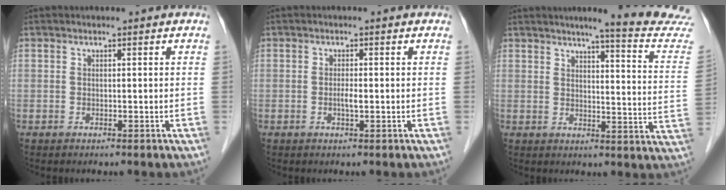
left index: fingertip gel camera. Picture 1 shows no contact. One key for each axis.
{"total": 1.3, "fx": -0.2, "fy": 0.2, "fz": 1.3, "tx": -0.026, "ty": -0.001, "tz": -0.004}
{"total": 14.2, "fx": 13.2, "fy": -1.4, "fz": 4.9, "tx": -0.057, "ty": -0.086, "tz": 0.137}